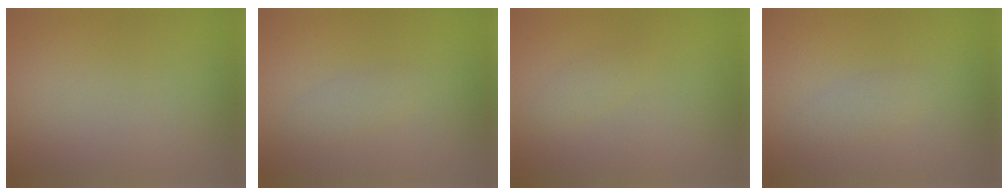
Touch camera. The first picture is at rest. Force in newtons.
{"total": 1.2, "press": 1.2, "slide": 0.0}
{"total": 0.8, "press": 0.8, "slide": 0.0}
{"total": 1.3, "press": 1.3, "slide": 0.0}